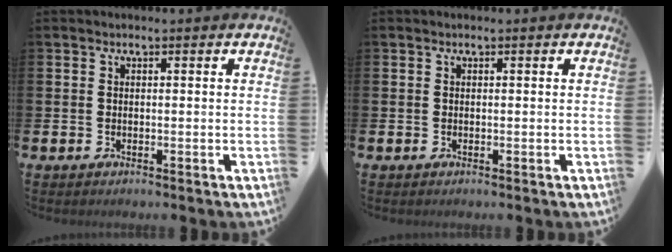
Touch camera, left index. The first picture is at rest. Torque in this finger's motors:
{"motor_torque": [-0.08, 0.08, -0.02, -0.01]}